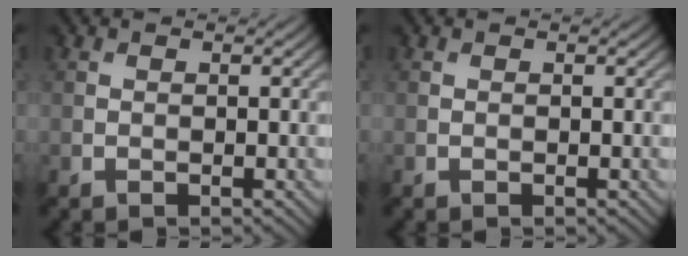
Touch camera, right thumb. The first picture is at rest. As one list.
[{"total": 0.0}]